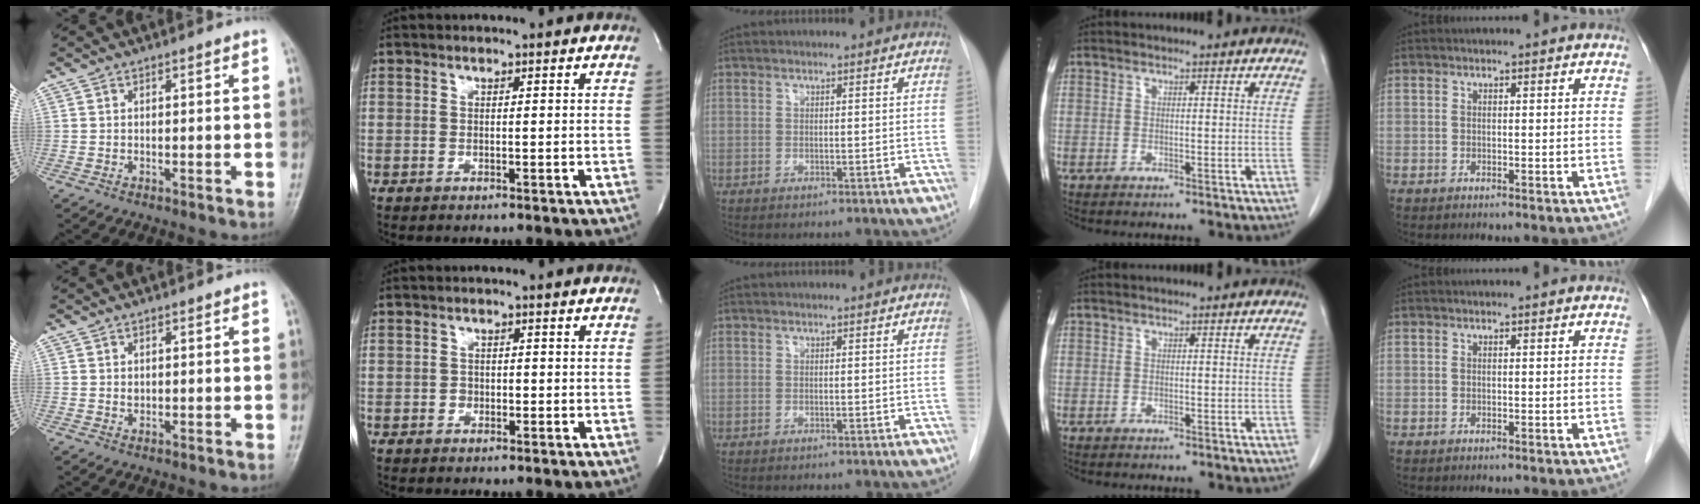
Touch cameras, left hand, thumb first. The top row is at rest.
{"thumb": {"total": 0.9, "force": [0.4, 0.7, 0.4], "torque": [-0.001, -0.002, 0.007]}, "index": {"total": 1.2, "force": [-0.4, 1.0, 0.4], "torque": [-0.003, 0.006, -0.007]}}